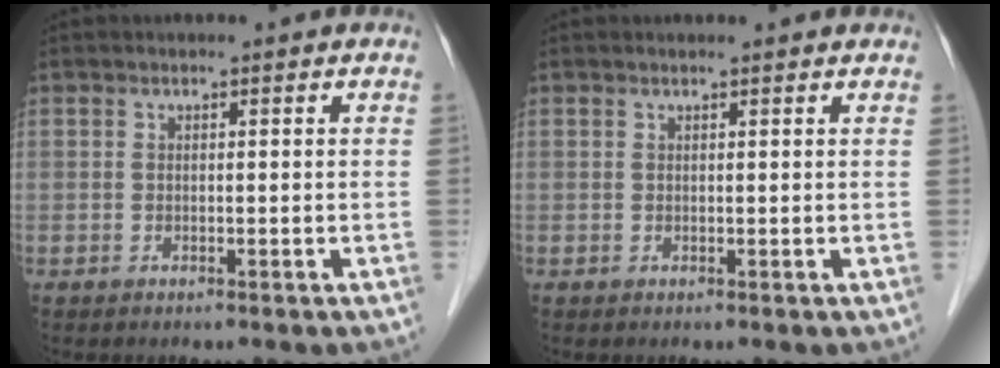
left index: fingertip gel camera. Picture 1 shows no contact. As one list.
[{"total": 2.3, "force": [2.2, 0.2, 0.7], "torque": [-0.014, 0.013, 0.022]}]